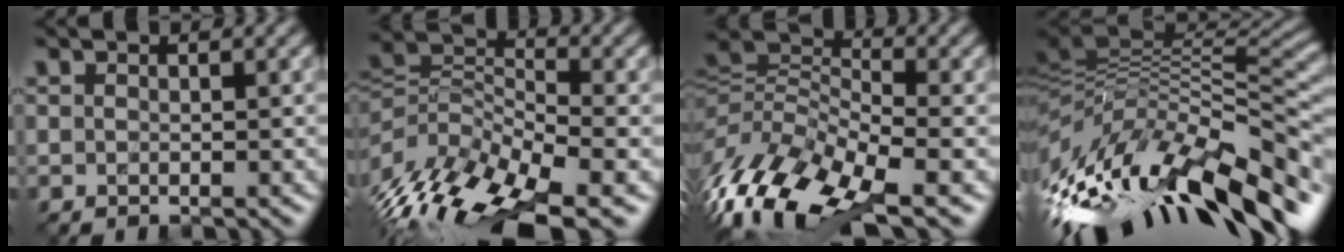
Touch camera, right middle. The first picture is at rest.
{"total": 11.5, "force": [-6.3, 4.8, 8.4], "torque": [-0.166, 0.003, -0.115]}
{"total": 10.8, "force": [-5.8, 4.3, 8.1], "torque": [-0.156, 0.003, -0.119]}
{"total": 15.7, "force": [-5.7, 5.9, 13.3], "torque": [-0.255, 0.007, -0.097]}